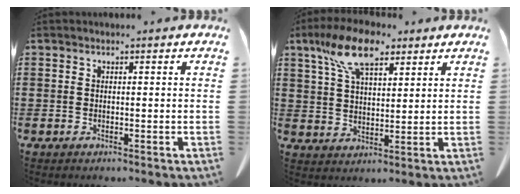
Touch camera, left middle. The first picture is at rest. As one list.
[{"total": 10.3, "force": [6.5, 4.4, 6.7], "torque": [-0.149, 0.004, 0.121]}]